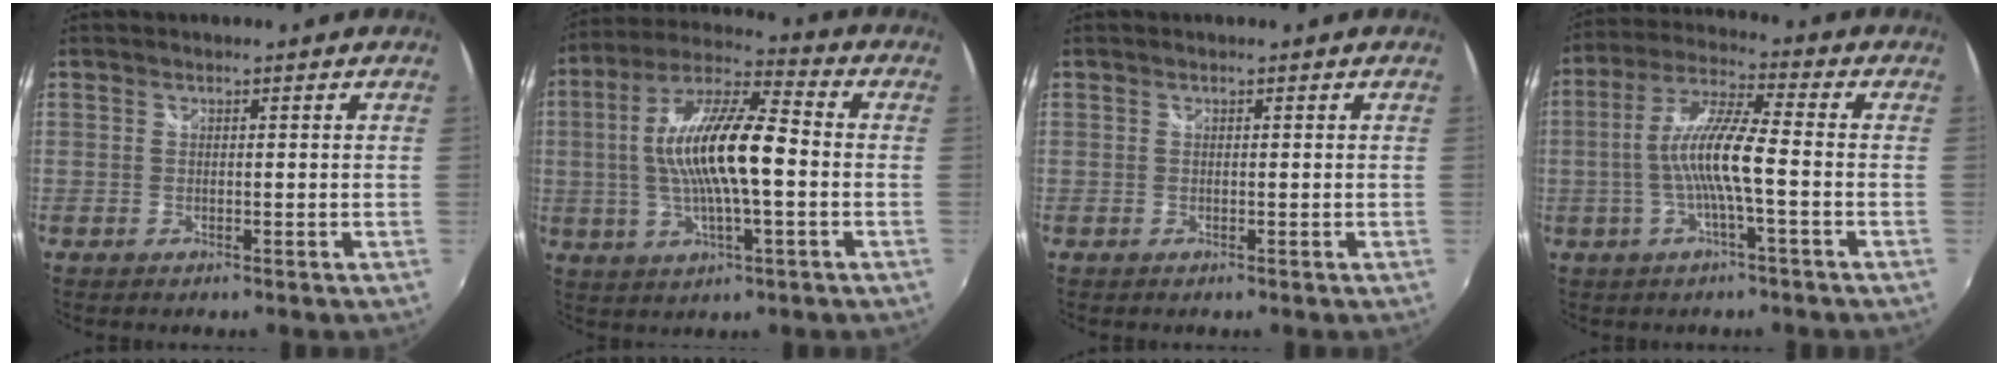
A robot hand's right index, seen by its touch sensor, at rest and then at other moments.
{"total": 16.1, "force": [-0.7, 4.0, 15.6], "torque": [-0.294, 0.012, -0.020]}
{"total": 0.0}
{"total": 10.1, "force": [-2.1, 0.6, 9.8], "torque": [-0.200, 0.007, -0.040]}